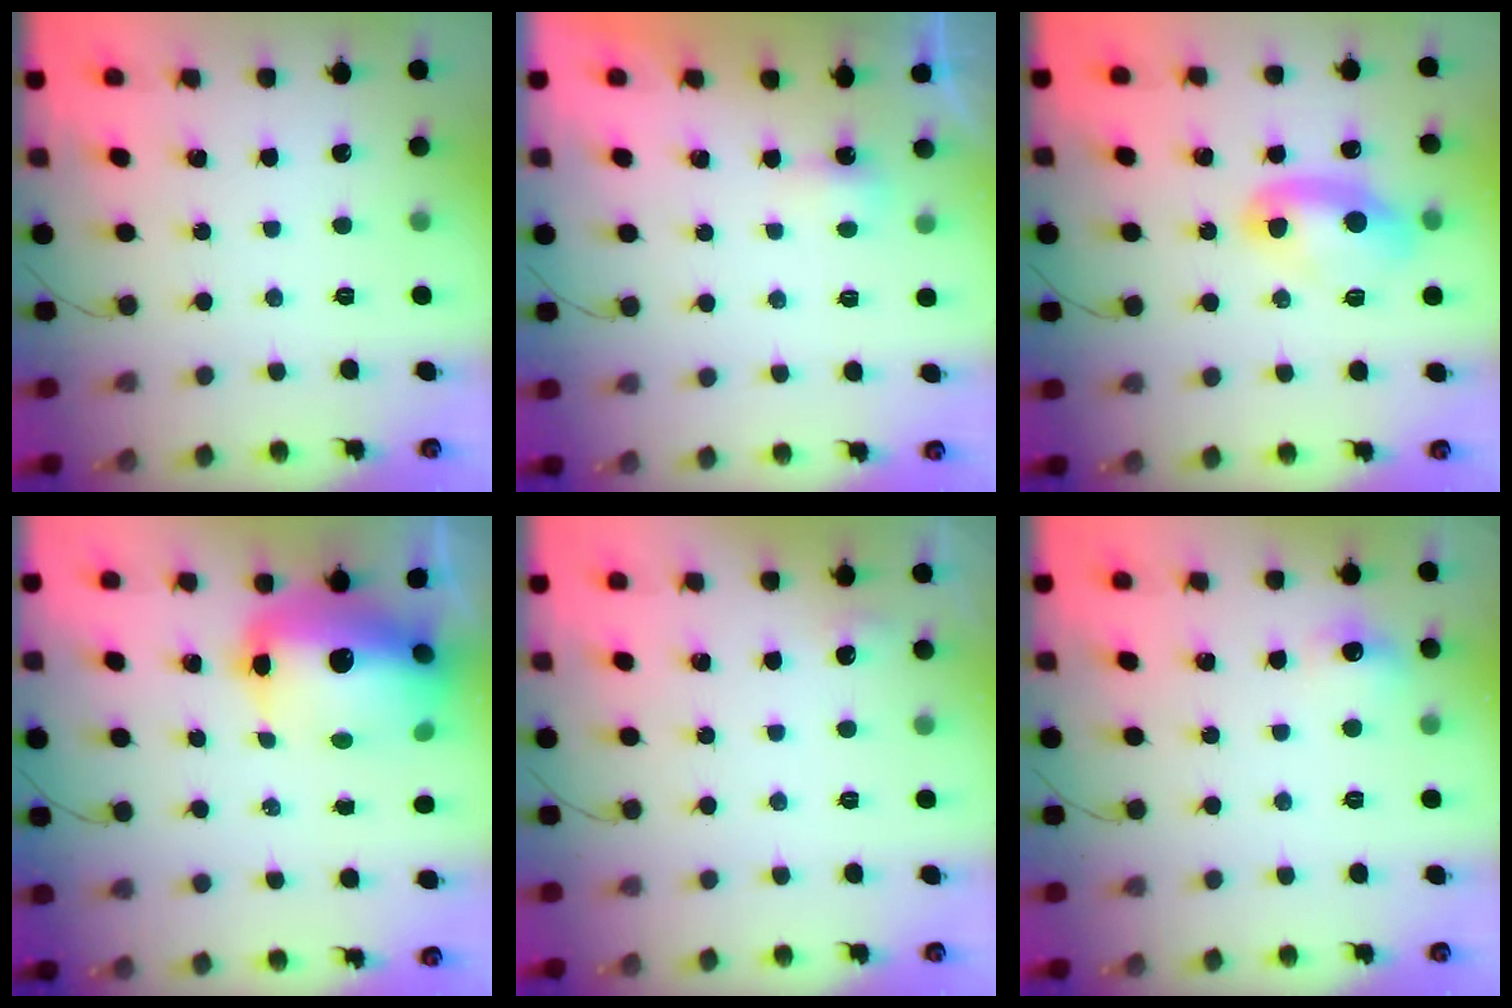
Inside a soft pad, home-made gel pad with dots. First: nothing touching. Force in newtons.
{"total": 2.3, "press": 2.1, "slide": 0.8}
{"total": 14.4, "press": 10.9, "slide": 9.5}
{"total": 17.4, "press": 16.9, "slide": 4.3}
{"total": 3.8, "press": 3.6, "slide": 1.4}
{"total": 7.1, "press": 7.0, "slide": 1.6}